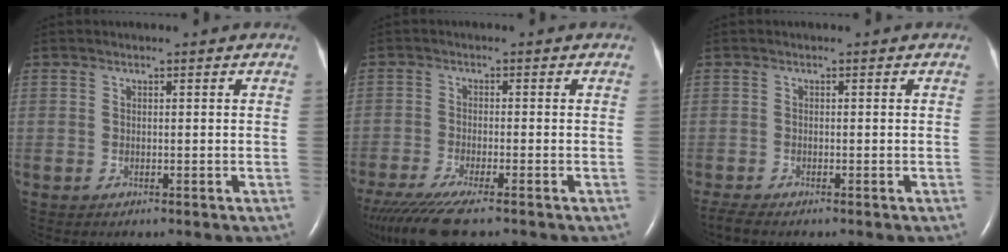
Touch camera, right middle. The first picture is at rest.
{"total": 10.9, "force": [-8.5, 1.3, 6.7], "torque": [-0.118, -0.028, -0.145]}
{"total": 1.4, "force": [-1.2, -0.2, 0.6], "torque": [-0.026, -0.007, -0.027]}